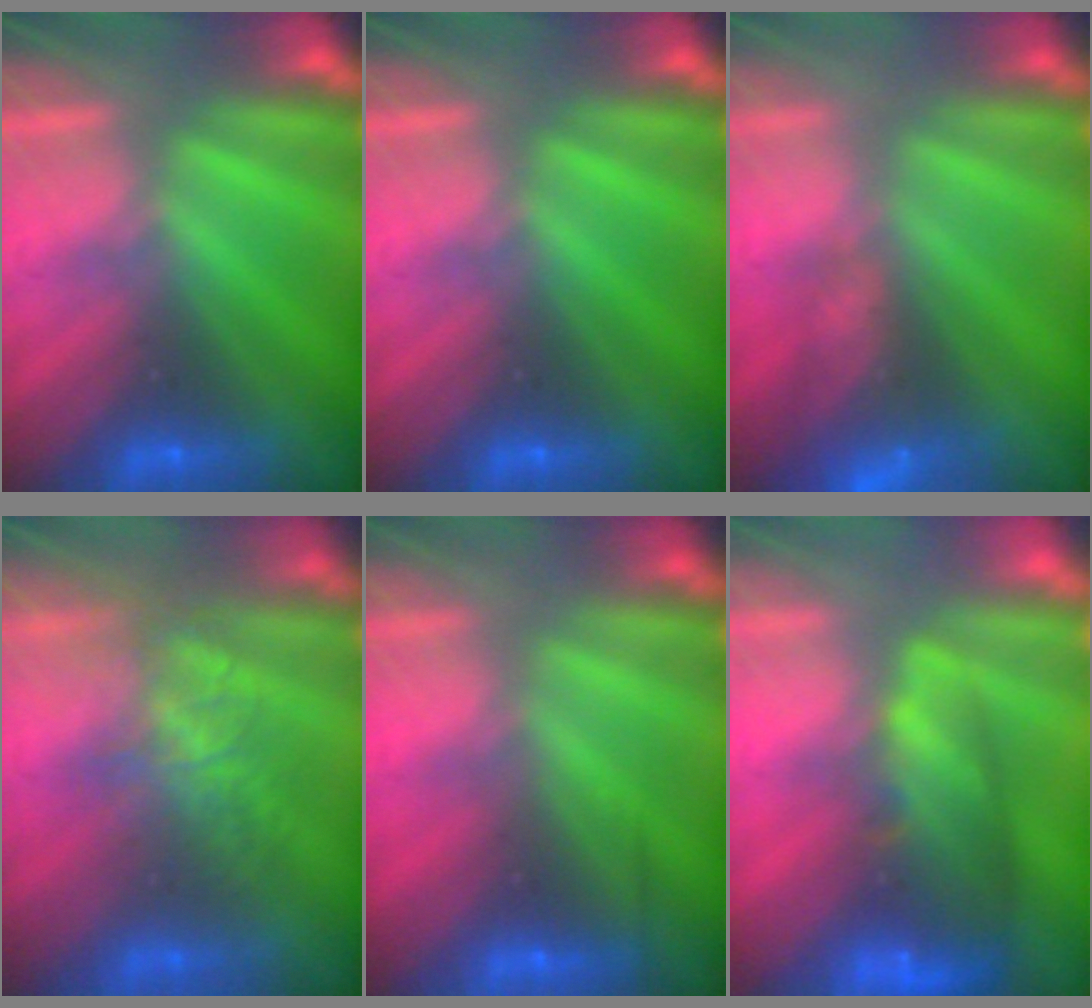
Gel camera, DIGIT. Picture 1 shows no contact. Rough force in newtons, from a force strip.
{"total": 0.0}
{"total": 8.8}
{"total": 4.4}
{"total": 2.4}
{"total": 9.4}